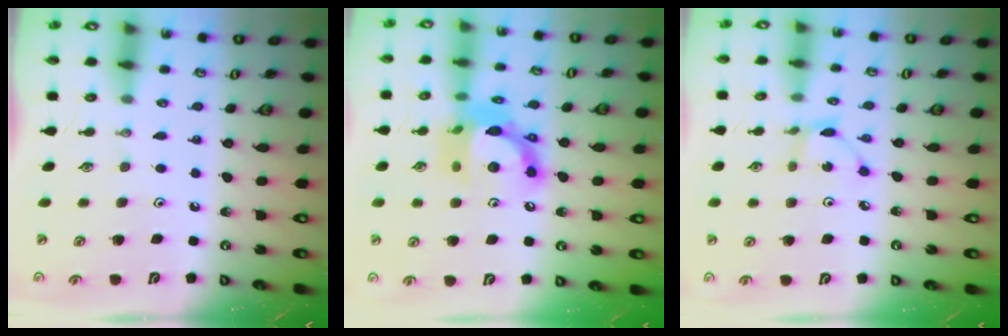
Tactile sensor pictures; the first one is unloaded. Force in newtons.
{"total": 14.3, "press": 14.3, "slide": 1.1}
{"total": 2.2, "press": 2.2, "slide": 0.2}